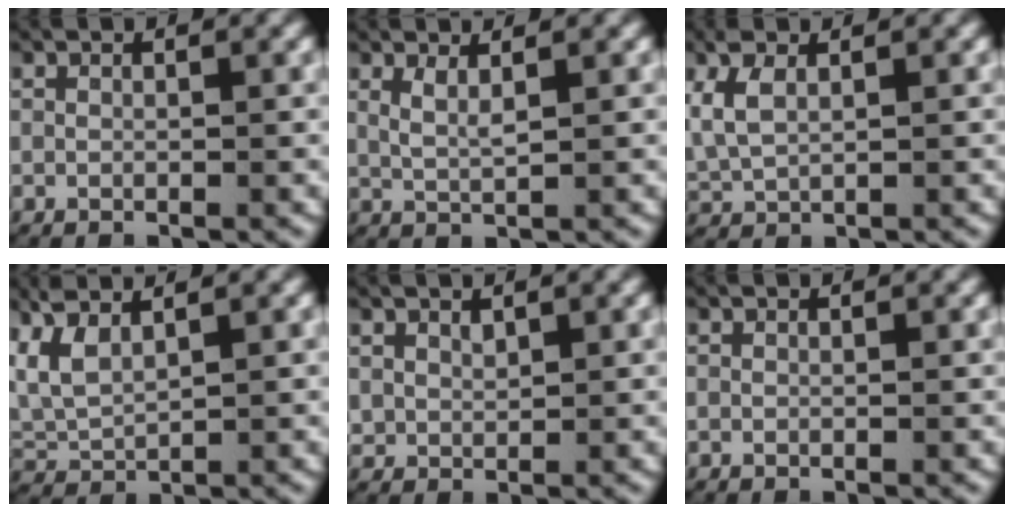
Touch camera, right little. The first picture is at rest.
{"total": 2.1, "force": [1.0, 0.9, 1.7], "torque": [-0.035, -0.004, 0.022]}
{"total": 3.8, "force": [0.8, 3.1, 2.1], "torque": [-0.068, -0.006, 0.022]}
{"total": 4.9, "force": [1.6, 3.6, 2.9], "torque": [-0.094, -0.008, 0.036]}
{"total": 1.3, "force": [1.0, 0.8, 0.3], "torque": [-0.010, -0.005, 0.029]}
{"total": 0.0}